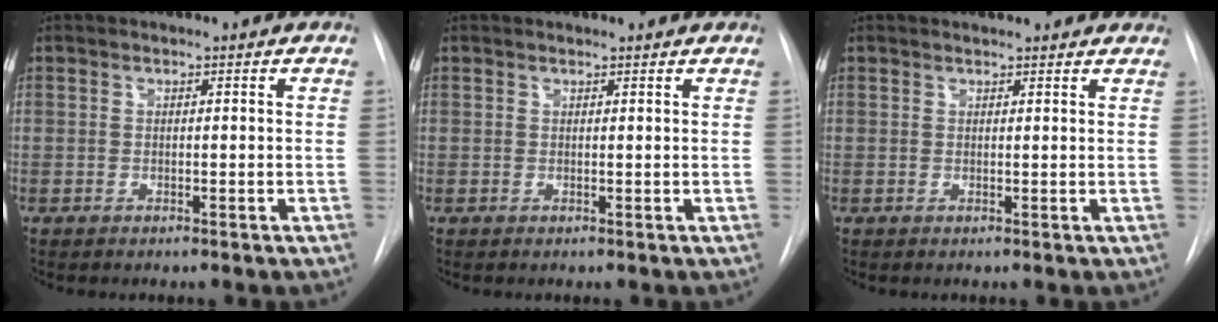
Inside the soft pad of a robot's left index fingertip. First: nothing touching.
{"total": 2.3, "force": [2.2, 0.3, 0.5], "torque": [-0.013, 0.017, 0.024]}
{"total": 7.0, "force": [6.4, 1.9, 1.8], "torque": [-0.013, 0.015, 0.060]}